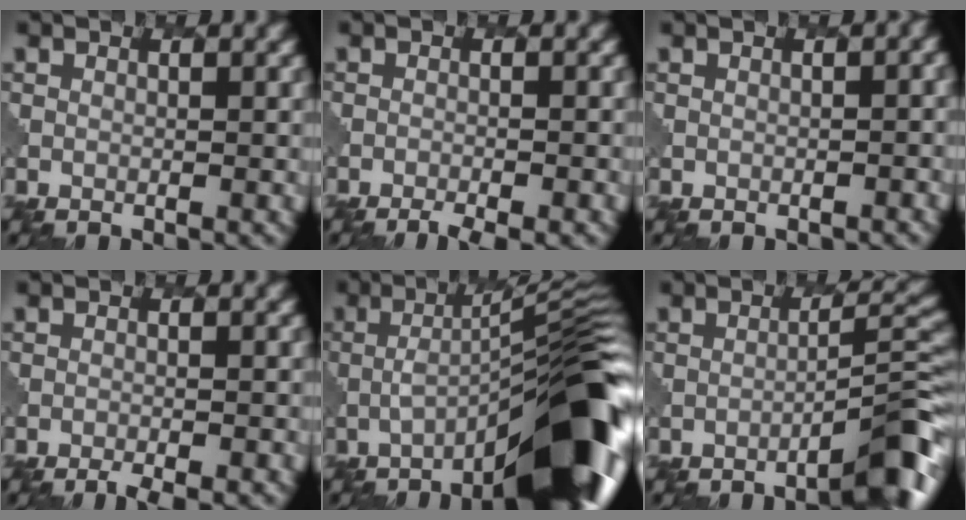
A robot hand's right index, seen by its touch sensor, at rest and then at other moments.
{"total": 3.0, "force": [-2.4, 0.6, 1.7], "torque": [-0.024, -0.004, -0.039]}
{"total": 2.0, "force": [-0.9, 0.7, 1.6], "torque": [-0.010, 0.003, -0.010]}
{"total": 2.7, "force": [-2.2, 0.5, 1.5], "torque": [-0.019, -0.002, -0.036]}
{"total": 13.5, "force": [-6.6, 2.7, 11.5], "torque": [-0.164, 0.015, -0.095]}
{"total": 5.8, "force": [-3.9, 0.6, 4.3], "torque": [-0.045, 0.024, -0.062]}